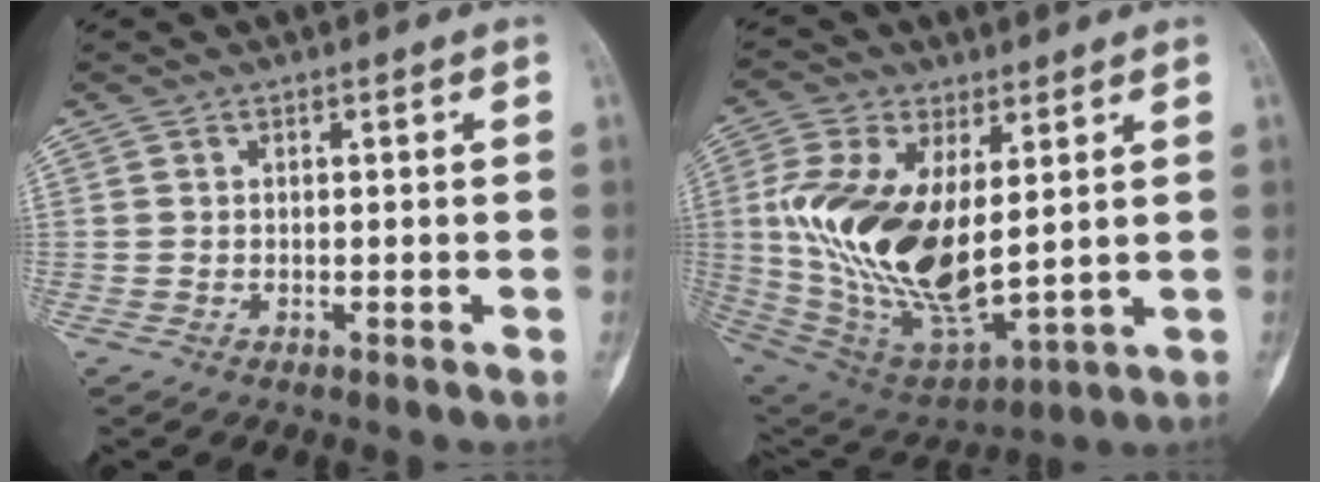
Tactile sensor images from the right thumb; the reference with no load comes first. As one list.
[{"total": 21.9, "force": [2.9, 11.1, 18.7], "torque": [-0.361, -0.024, 0.071]}]